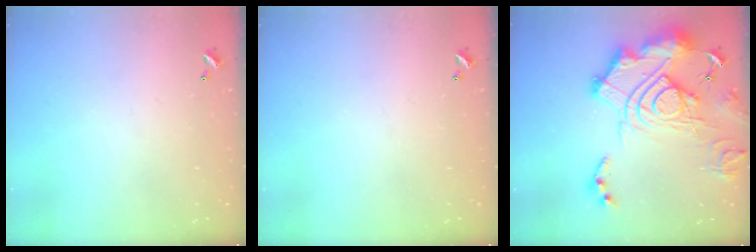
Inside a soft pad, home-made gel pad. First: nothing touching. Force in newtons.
{"total": 0.0}
{"total": 26.0, "press": 25.8, "slide": 3.2}